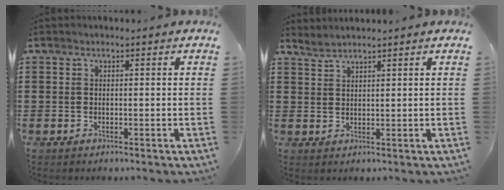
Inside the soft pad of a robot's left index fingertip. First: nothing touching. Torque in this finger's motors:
{"motor_torque": [-0.02, 0.02, -0.06, 0.00]}